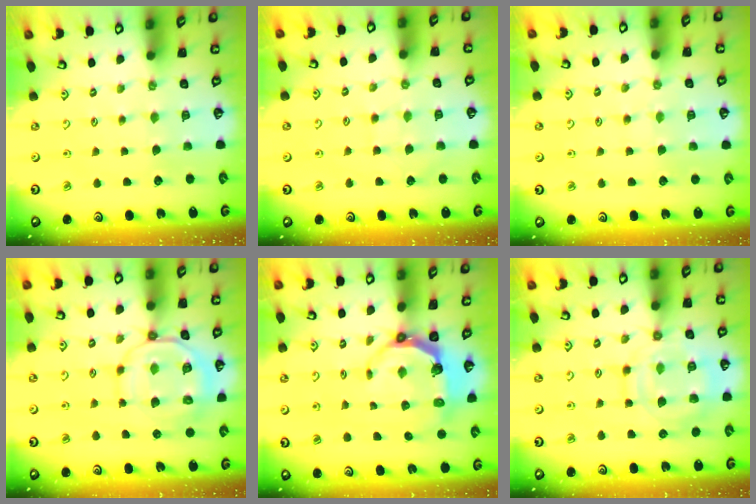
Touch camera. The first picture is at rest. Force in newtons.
{"total": 5.7, "press": 5.7, "slide": 0.5}
{"total": 2.9, "press": 2.9, "slide": 0.2}
{"total": 12.1, "press": 12.0, "slide": 1.6}
{"total": 6.0, "press": 4.6, "slide": 3.9}
{"total": 13.1, "press": 13.1, "slide": 1.2}